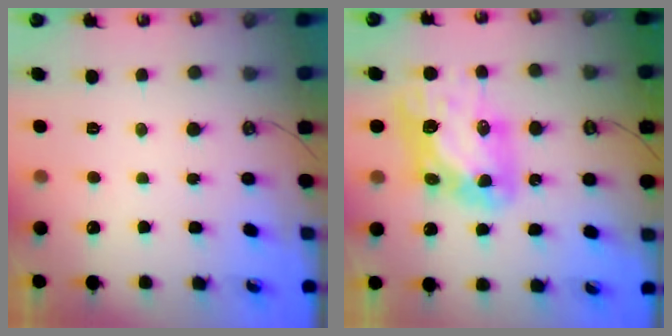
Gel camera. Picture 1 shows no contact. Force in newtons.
{"total": 12.0, "press": 11.9, "slide": 1.5}